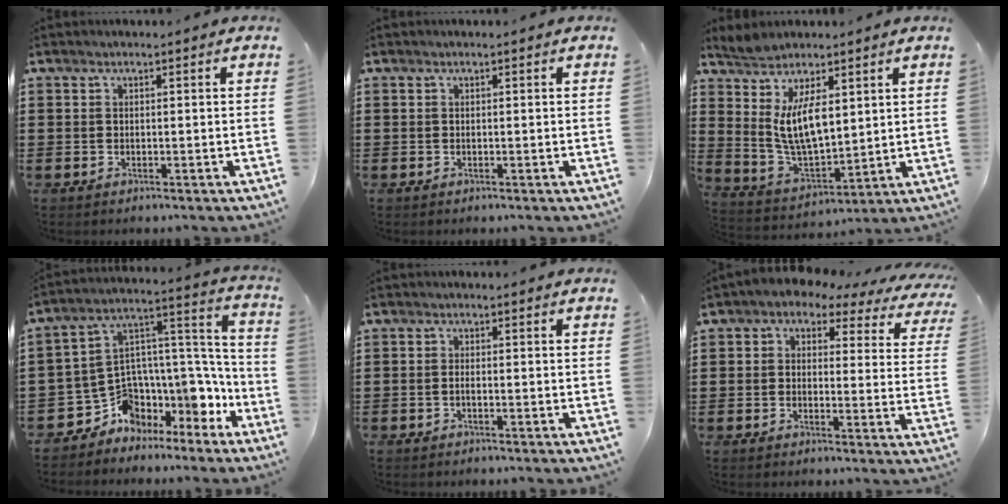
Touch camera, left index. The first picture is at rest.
{"total": 0.0}
{"total": 9.4, "force": [4.0, 4.6, 7.1], "torque": [-0.168, -0.011, 0.073]}
{"total": 7.9, "force": [-5.3, 5.1, 2.9], "torque": [-0.063, -0.018, -0.095]}
{"total": 0.9, "force": [-0.7, 0.2, 0.6], "torque": [-0.013, -0.004, -0.011]}
{"total": 2.2, "force": [1.3, 1.5, 0.9], "torque": [-0.030, -0.014, 0.015]}